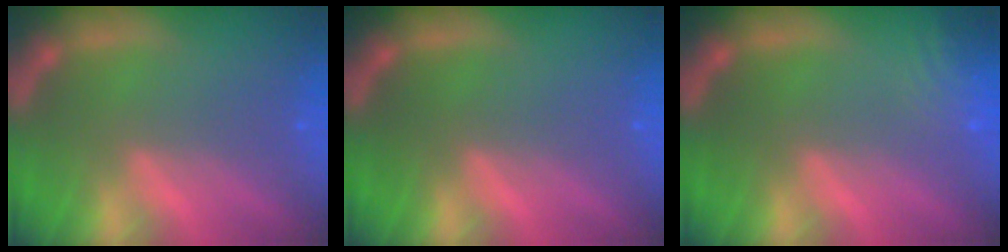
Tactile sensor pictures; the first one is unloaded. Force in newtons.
{"total": 0.0}
{"total": 4.6}